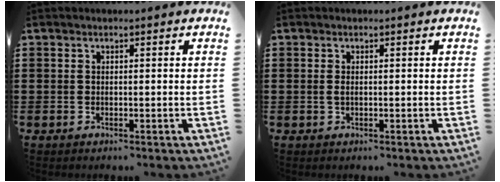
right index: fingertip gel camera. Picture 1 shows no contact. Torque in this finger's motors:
{"motor_torque": [2.14, 0.00, 0.09, 0.04]}